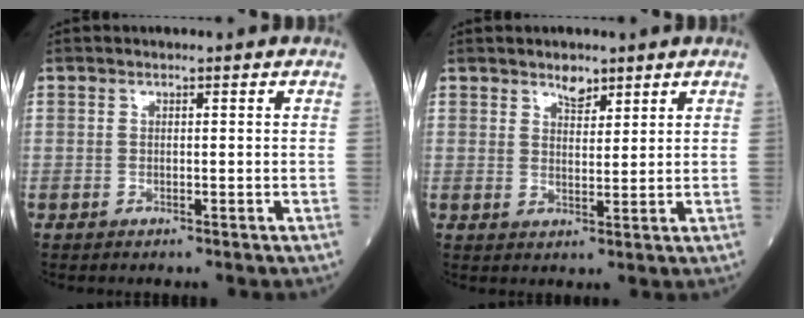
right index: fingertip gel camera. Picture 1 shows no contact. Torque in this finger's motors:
{"motor_torque": [0.00, 0.02, 0.00, 0.03]}